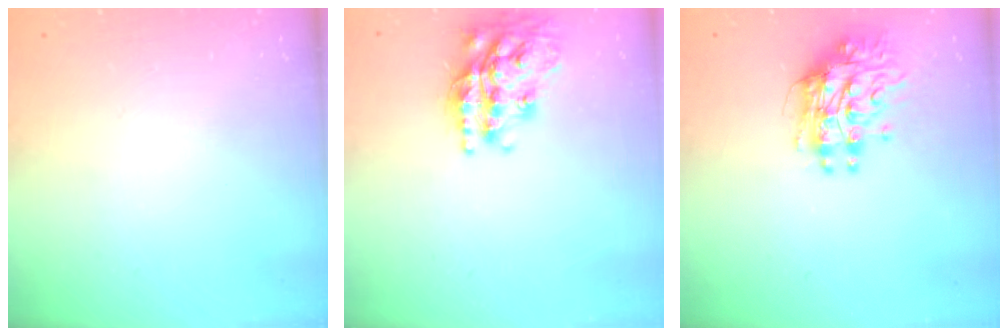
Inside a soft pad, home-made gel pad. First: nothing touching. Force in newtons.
{"total": 19.6, "press": 19.6, "slide": 1.4}
{"total": 10.4, "press": 10.4, "slide": 0.9}